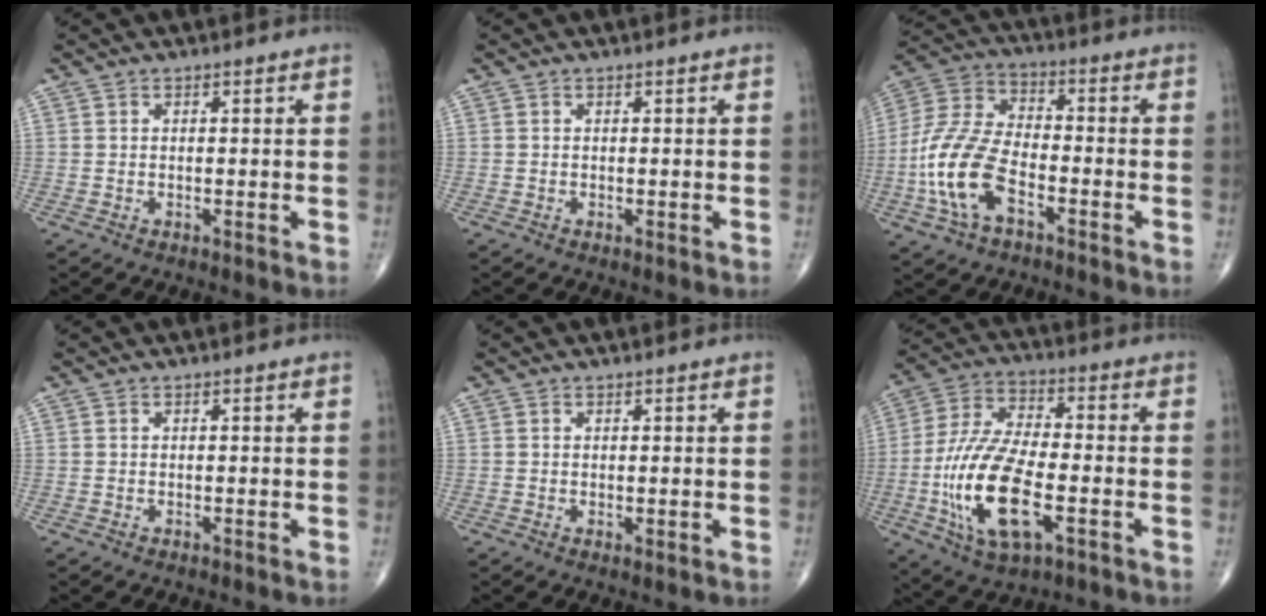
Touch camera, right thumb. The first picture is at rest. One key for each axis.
{"total": 0.0}
{"total": 15.0, "fx": -5.3, "fy": 7.9, "fz": 11.6, "tx": -0.247, "ty": 0.030, "tz": -0.105}
{"total": 0.0}
{"total": 0.7, "fx": 0.1, "fy": 0.4, "fz": 0.5, "tx": -0.010, "ty": -0.003, "tz": 0.002}
{"total": 18.5, "fx": -5.1, "fy": 7.9, "fz": 15.9, "tx": -0.324, "ty": 0.015, "tz": -0.088}